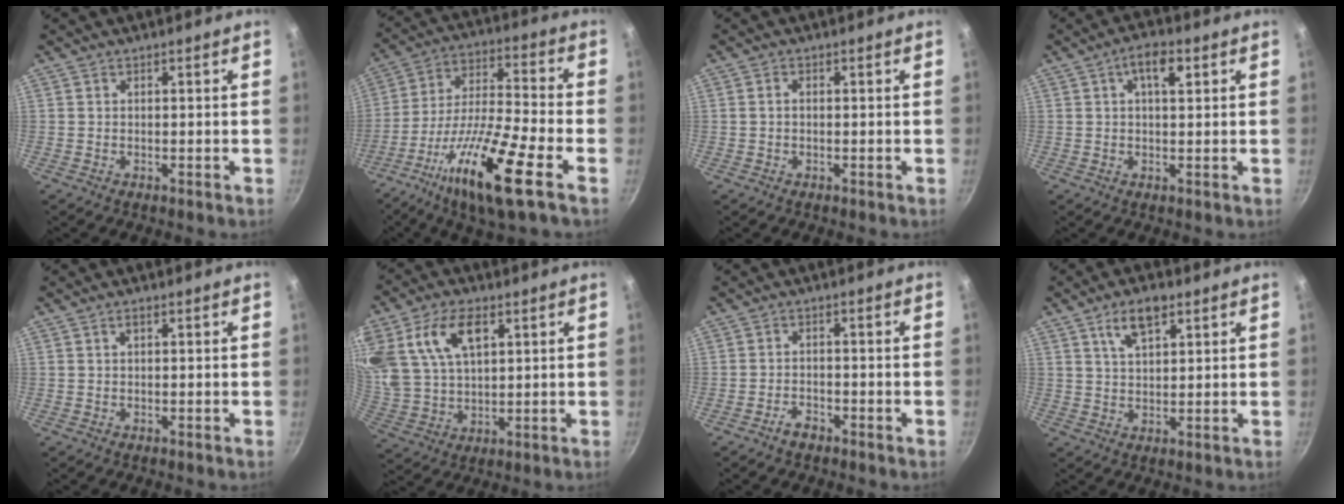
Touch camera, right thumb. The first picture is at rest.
{"total": 19.4, "force": [-9.2, 3.3, 16.7], "torque": [-0.305, 0.031, -0.175]}
{"total": 1.1, "force": [0.0, 0.7, 0.9], "torque": [-0.018, 0.004, 0.000]}
{"total": 5.3, "force": [1.9, 2.1, 4.5], "torque": [-0.067, 0.004, 0.027]}
{"total": 1.4, "force": [0.6, 0.6, 1.0], "torque": [-0.018, 0.003, 0.011]}
{"total": 15.6, "force": [6.1, 9.2, 11.1], "torque": [-0.212, -0.011, 0.124]}
{"total": 2.5, "force": [-1.9, 1.0, 1.3], "torque": [-0.021, 0.019, -0.032]}
{"total": 7.4, "force": [3.9, 3.4, 5.3], "torque": [-0.083, -0.009, 0.071]}